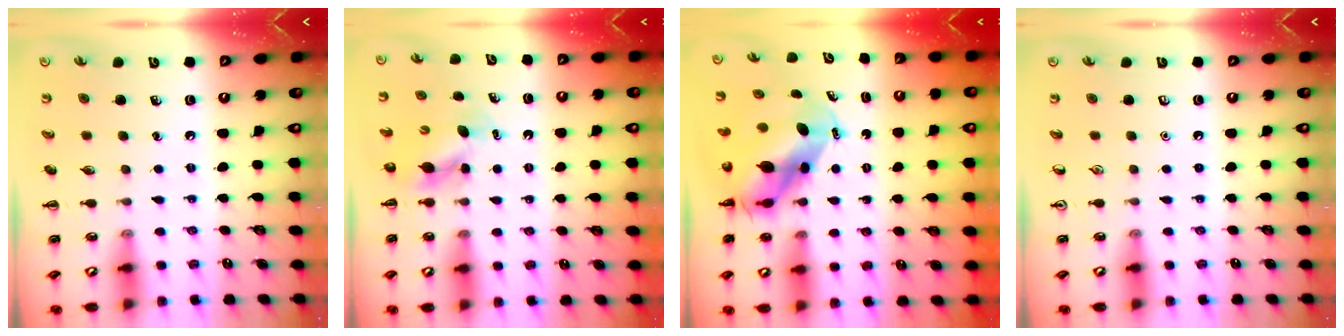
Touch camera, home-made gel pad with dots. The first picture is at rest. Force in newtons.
{"total": 4.3, "press": 4.3, "slide": 0.6}
{"total": 8.0, "press": 7.7, "slide": 2.0}
{"total": 0.0}